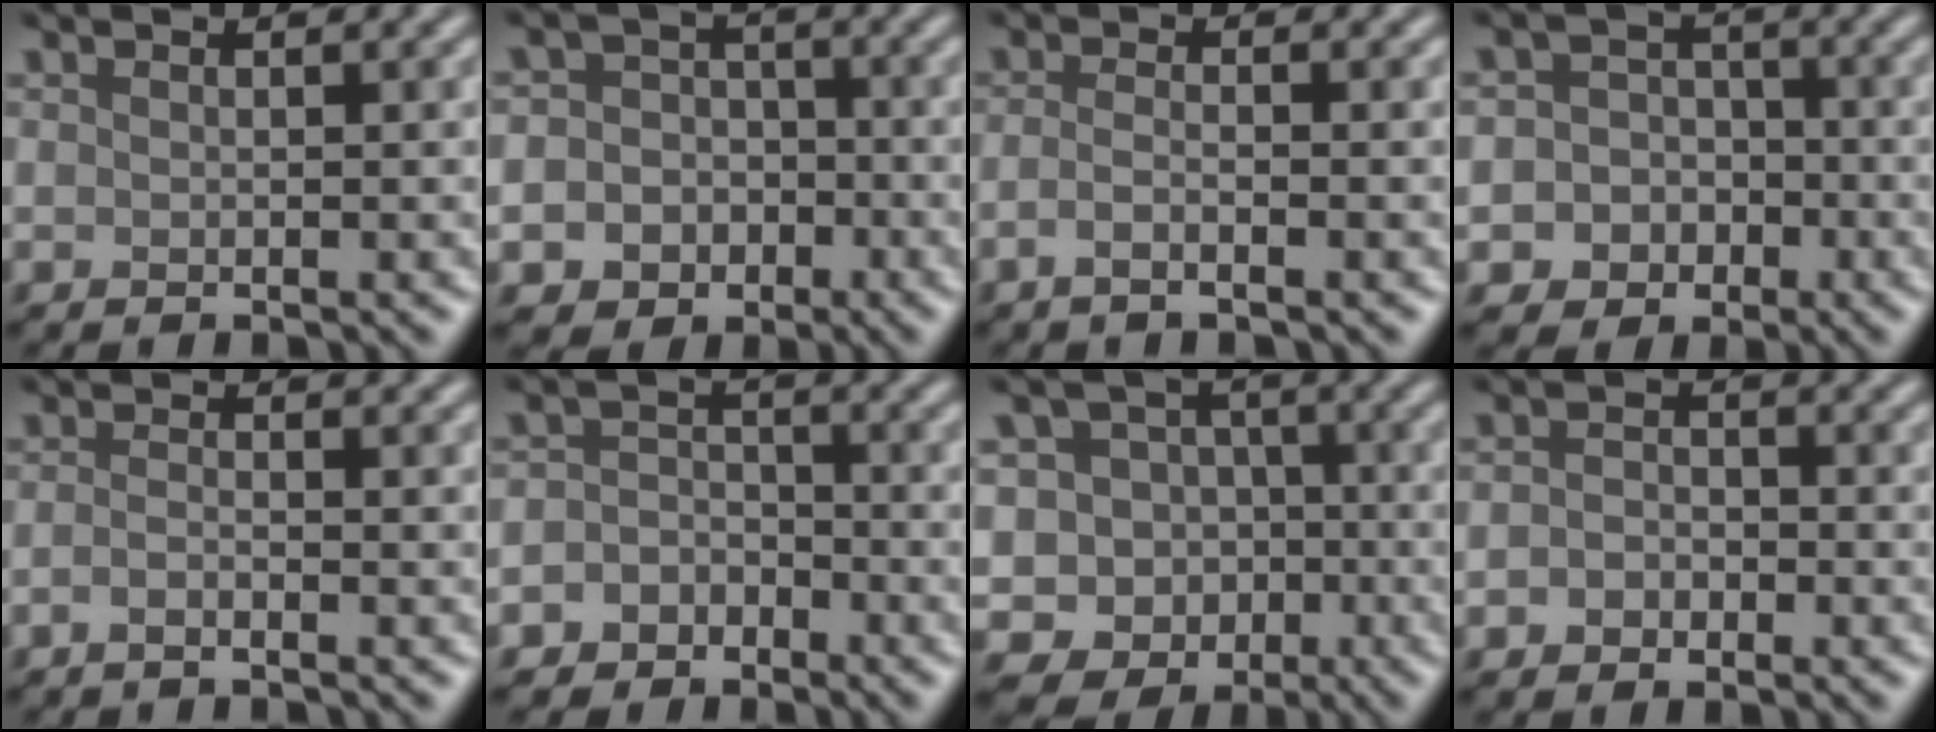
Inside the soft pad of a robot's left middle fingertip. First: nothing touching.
{"total": 6.9, "force": [-2.6, 6.3, 1.4], "torque": [-0.012, -0.002, -0.061]}
{"total": 1.6, "force": [-0.8, 0.5, 1.3], "torque": [-0.022, -0.003, -0.024]}
{"total": 5.5, "force": [-2.0, 5.0, 1.0], "torque": [0.002, 0.002, -0.051]}
{"total": 1.2, "force": [-0.7, 0.3, 0.9], "torque": [-0.018, 0.000, -0.016]}
{"total": 4.2, "force": [-2.4, 3.4, 0.5], "torque": [0.031, 0.000, -0.055]}
{"total": 10.6, "force": [-4.0, 9.5, 2.6], "torque": [-0.038, 0.010, -0.085]}
{"total": 2.0, "force": [-0.7, 1.6, 1.0], "torque": [-0.014, -0.001, -0.020]}